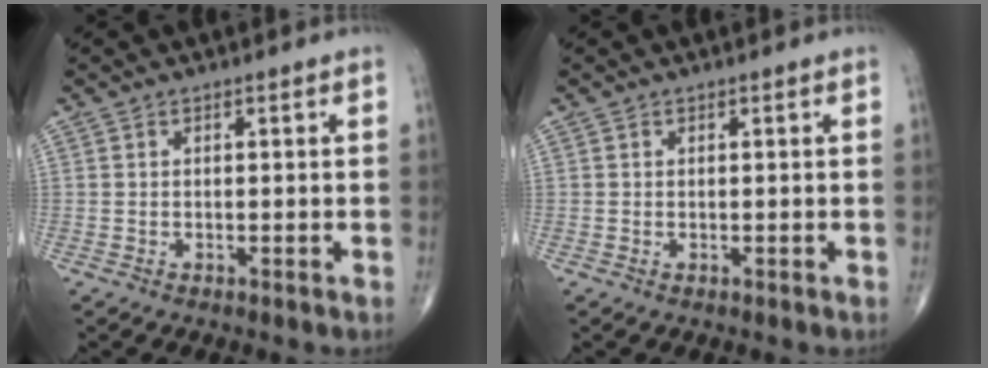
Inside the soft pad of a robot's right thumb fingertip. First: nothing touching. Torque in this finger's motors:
{"motor_torque": [0.05, -0.05, -0.13, -0.10, 0.02]}